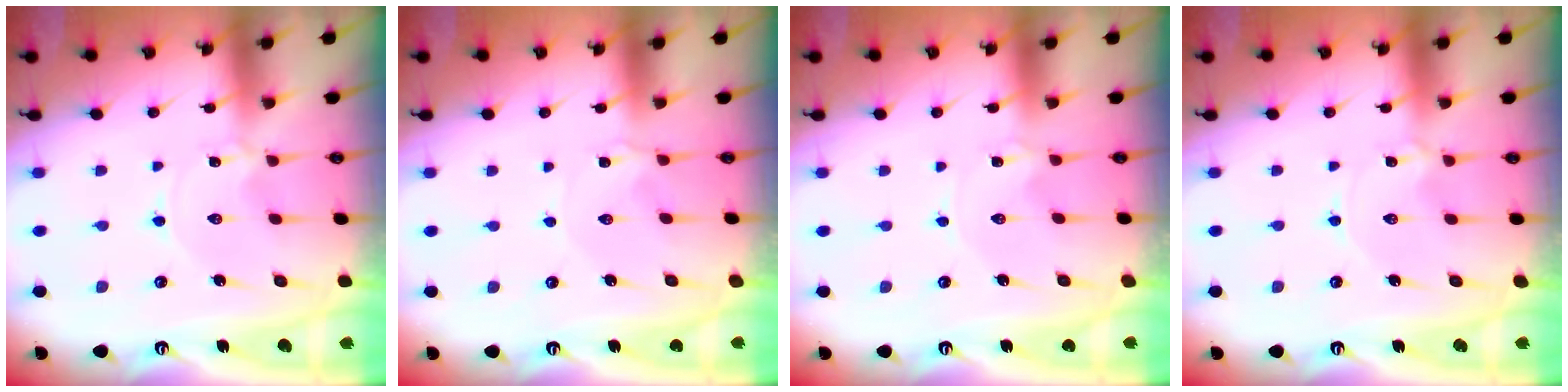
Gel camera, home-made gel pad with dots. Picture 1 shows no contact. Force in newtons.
{"total": 1.2, "press": 1.1, "slide": 0.3}
{"total": 0.0}
{"total": 1.4, "press": 1.4, "slide": 0.1}